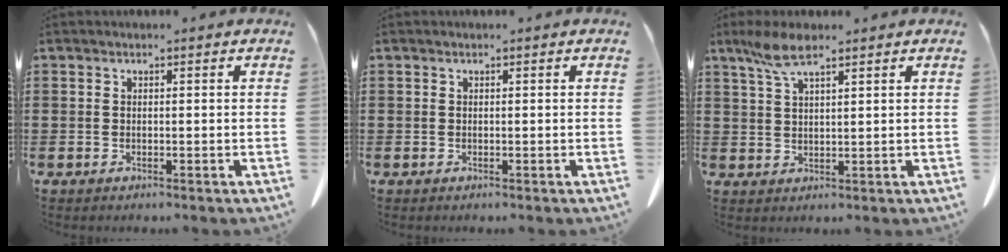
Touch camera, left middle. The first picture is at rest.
{"total": 0.0}
{"total": 5.6, "force": [3.7, 1.2, 4.0], "torque": [-0.088, 0.000, 0.066]}